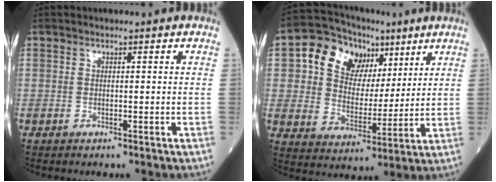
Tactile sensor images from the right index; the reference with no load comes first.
{"total": 12.5, "force": [5.3, 9.4, 6.4], "torque": [-0.112, 0.039, 0.096]}